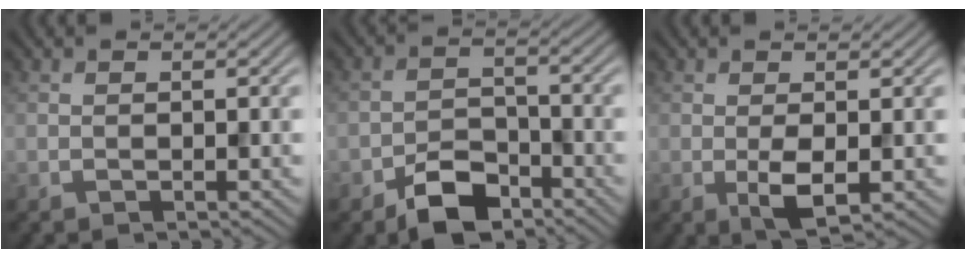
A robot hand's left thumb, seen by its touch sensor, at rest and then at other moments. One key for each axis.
{"total": 6.1, "fx": -4.2, "fy": 3.1, "fz": 3.2, "tx": -0.052, "ty": 0.000, "tz": -0.089}
{"total": 2.9, "fx": -0.3, "fy": 1.2, "fz": 2.6, "tx": -0.051, "ty": -0.007, "tz": -0.006}